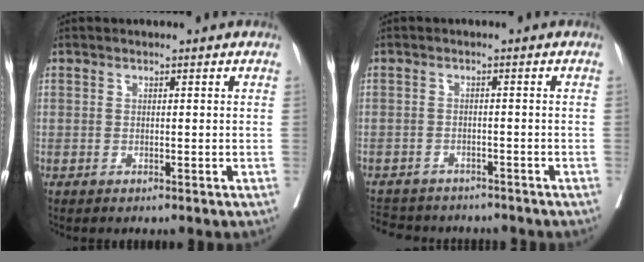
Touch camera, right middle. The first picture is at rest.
{"total": 10.0, "force": [-8.9, 3.5, 2.8], "torque": [-0.061, 0.000, -0.119]}